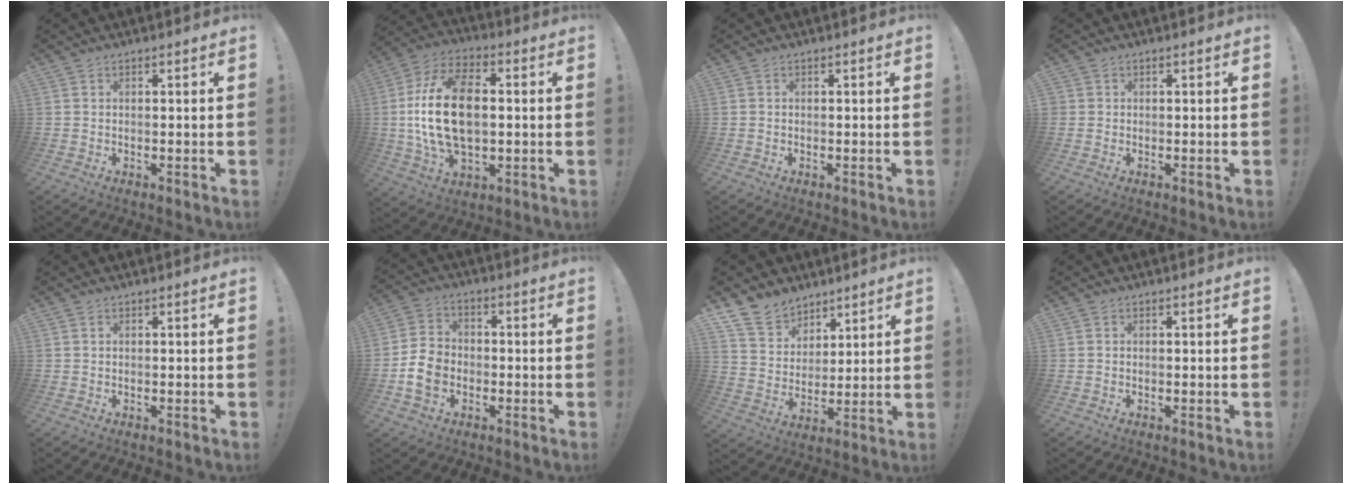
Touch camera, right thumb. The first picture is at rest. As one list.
[{"total": 21.1, "force": [0.4, 12.9, 16.7], "torque": [-0.308, 0.002, 0.008]}, {"total": 0.0}, {"total": 0.9, "force": [0.0, 0.9, 0.0], "torque": [-0.006, 0.004, 0.002]}, {"total": 0.0}, {"total": 9.3, "force": [-3.1, 7.2, 4.9], "torque": [-0.094, 0.018, -0.054]}, {"total": 11.2, "force": [8.5, 7.0, 2.1], "torque": [-0.055, -0.063, 0.171]}, {"total": 0.0}]